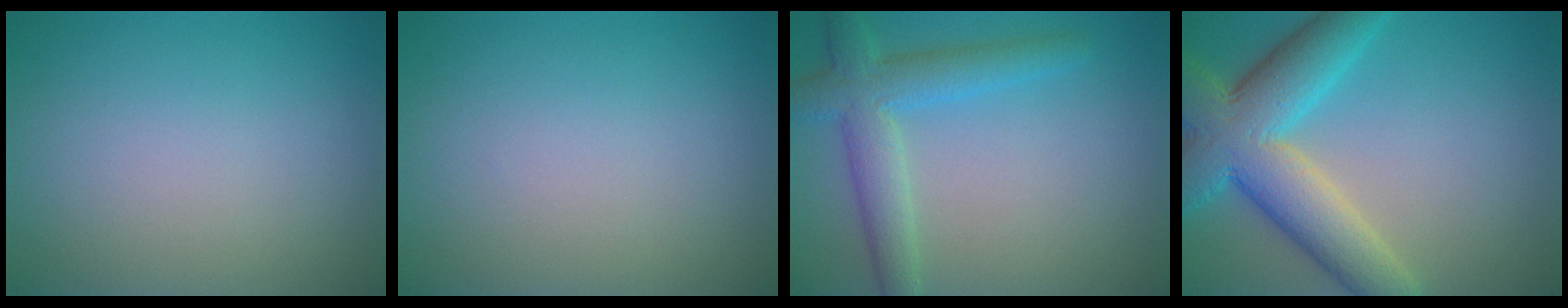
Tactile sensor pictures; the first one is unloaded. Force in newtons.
{"total": 0.0}
{"total": 4.8, "press": 4.8, "slide": 0.2}
{"total": 9.6, "press": 9.6, "slide": 0.4}